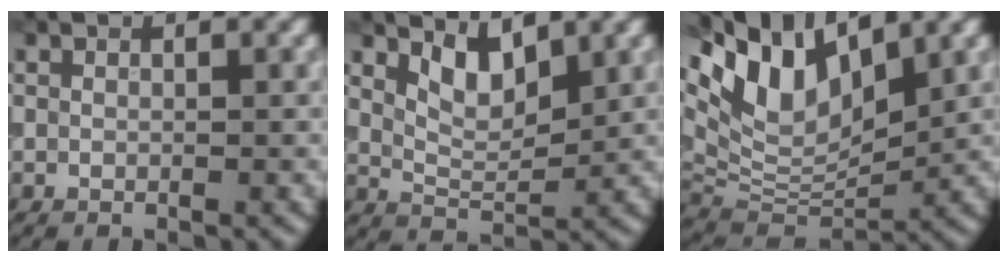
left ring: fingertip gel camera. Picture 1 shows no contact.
{"total": 3.4, "force": [2.0, 1.4, 2.4], "torque": [-0.046, -0.007, 0.040]}
{"total": 9.7, "force": [5.5, 4.9, 6.3], "torque": [-0.130, 0.007, 0.102]}